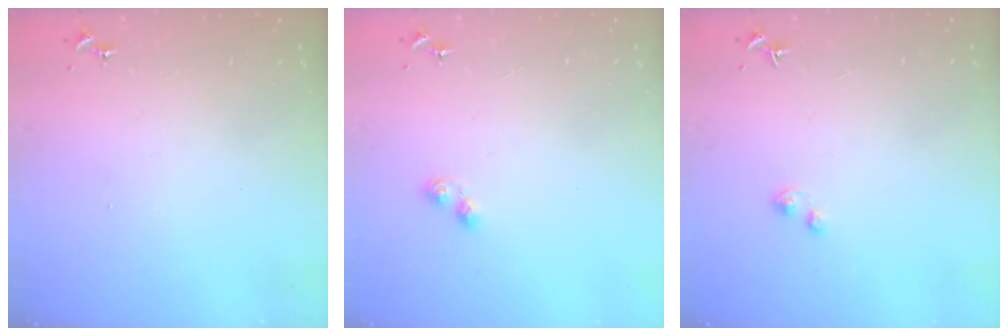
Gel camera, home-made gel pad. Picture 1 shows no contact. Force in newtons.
{"total": 4.3, "press": 4.3, "slide": 0.5}
{"total": 1.6, "press": 1.5, "slide": 0.3}